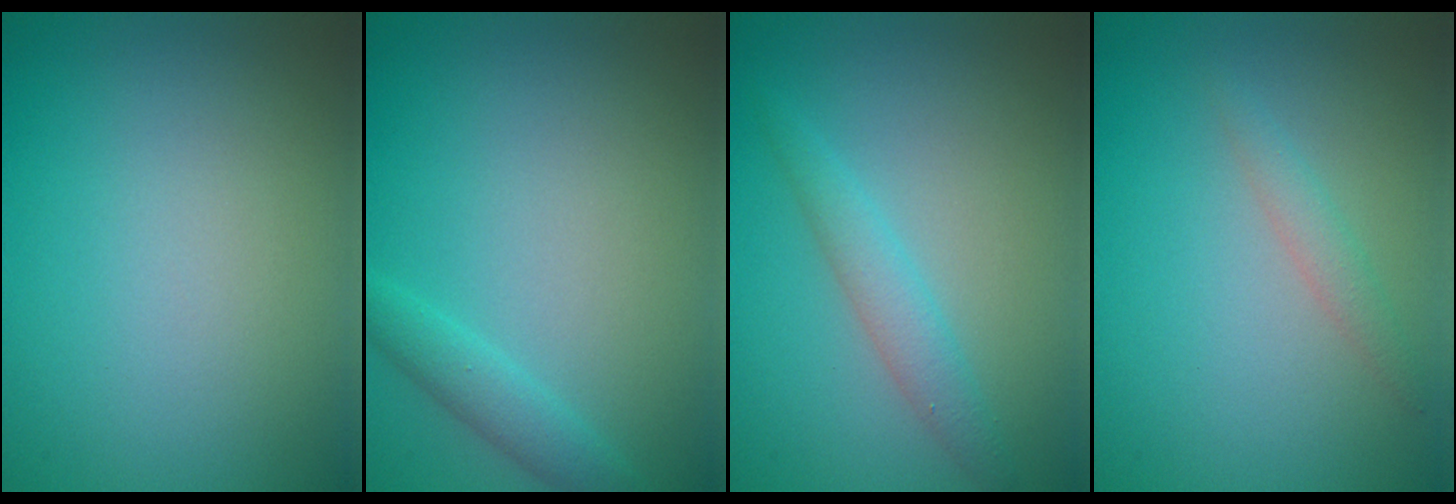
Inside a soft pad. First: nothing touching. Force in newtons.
{"total": 1.9, "press": 1.9, "slide": 0.1}
{"total": 2.2, "press": 2.2, "slide": 0.1}
{"total": 1.3, "press": 1.3, "slide": 0.1}